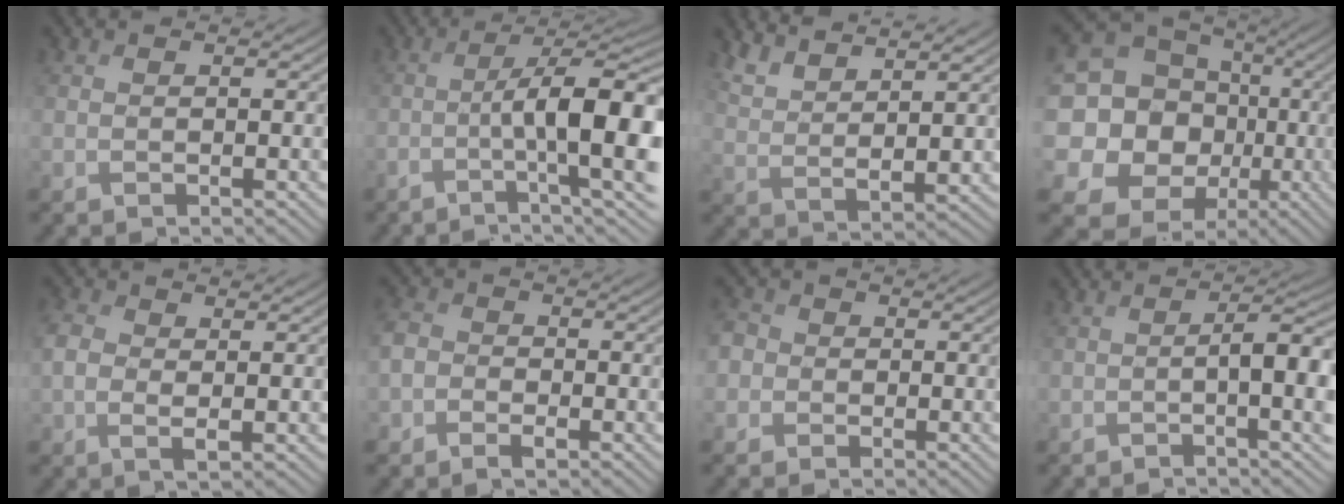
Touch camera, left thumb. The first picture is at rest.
{"total": 12.7, "force": [-2.1, 3.2, 12.1], "torque": [-0.176, -0.003, -0.034]}
{"total": 5.8, "force": [5.0, 1.2, 2.8], "torque": [-0.068, -0.003, 0.104]}
{"total": 20.2, "force": [-0.3, 18.4, 8.2], "torque": [-0.239, 0.031, -0.016]}
{"total": 3.9, "force": [0.1, 2.5, 3.0], "torque": [-0.078, -0.004, -0.001]}
{"total": 3.8, "force": [-1.8, 2.9, 1.7], "torque": [-0.041, -0.005, -0.048]}
{"total": 3.6, "force": [-0.4, 3.5, 0.9], "torque": [-0.030, 0.008, -0.029]}
{"total": 6.4, "force": [-1.3, 1.5, 6.1], "torque": [-0.092, 0.000, -0.025]}